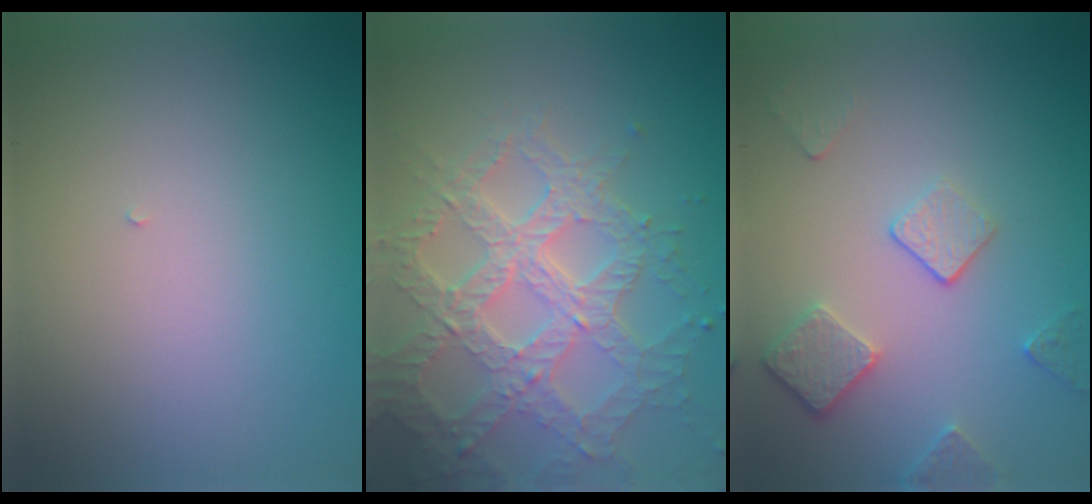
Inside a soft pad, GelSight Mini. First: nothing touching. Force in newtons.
{"total": 7.0, "press": 5.2, "slide": 4.7}
{"total": 3.5, "press": 2.8, "slide": 2.0}